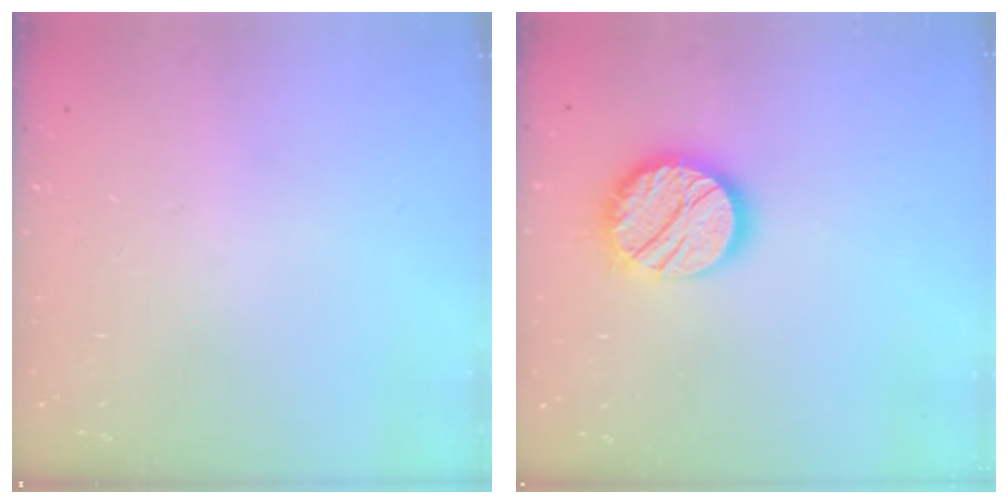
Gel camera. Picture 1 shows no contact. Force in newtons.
{"total": 15.4, "press": 15.3, "slide": 1.2}